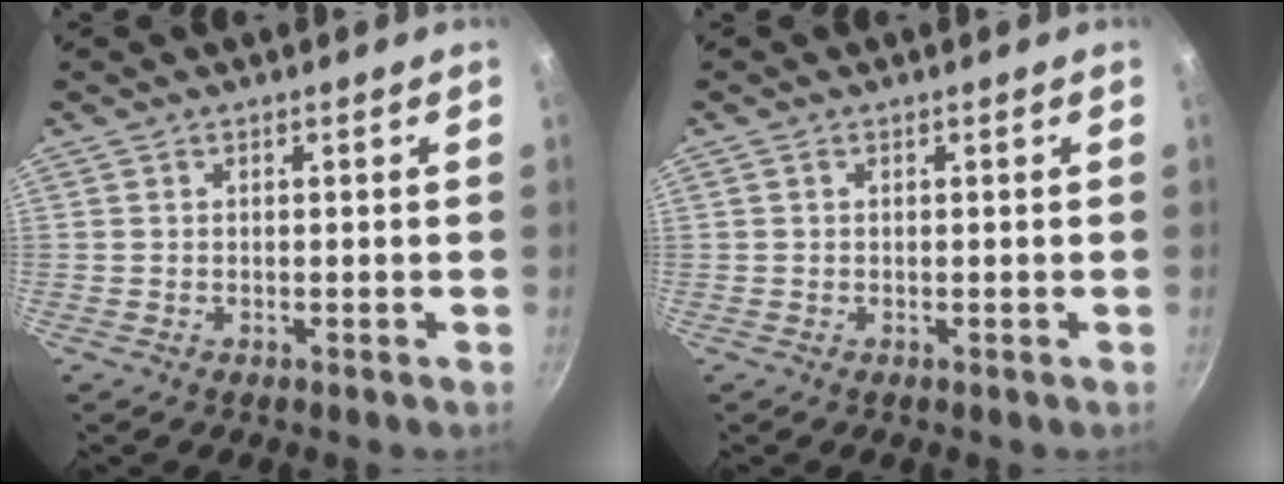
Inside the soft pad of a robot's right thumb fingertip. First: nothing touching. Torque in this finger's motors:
{"motor_torque": [-0.55, 0.39, -0.27, 0.12, 0.06]}